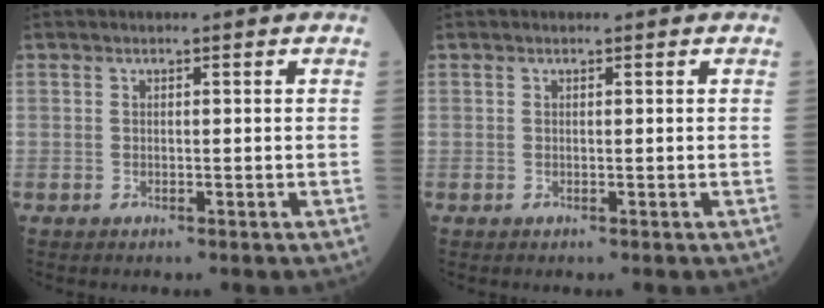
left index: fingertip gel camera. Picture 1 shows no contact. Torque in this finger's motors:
{"motor_torque": [-0.04, 0.04, 0.00, -0.01]}